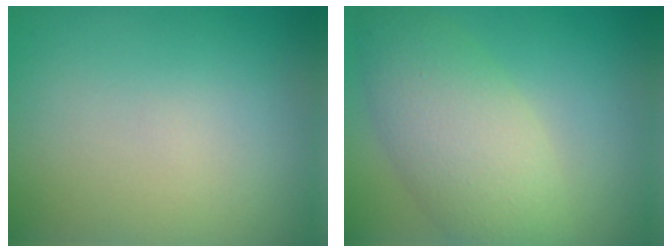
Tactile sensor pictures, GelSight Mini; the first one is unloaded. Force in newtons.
{"total": 6.4, "press": 6.3, "slide": 0.5}